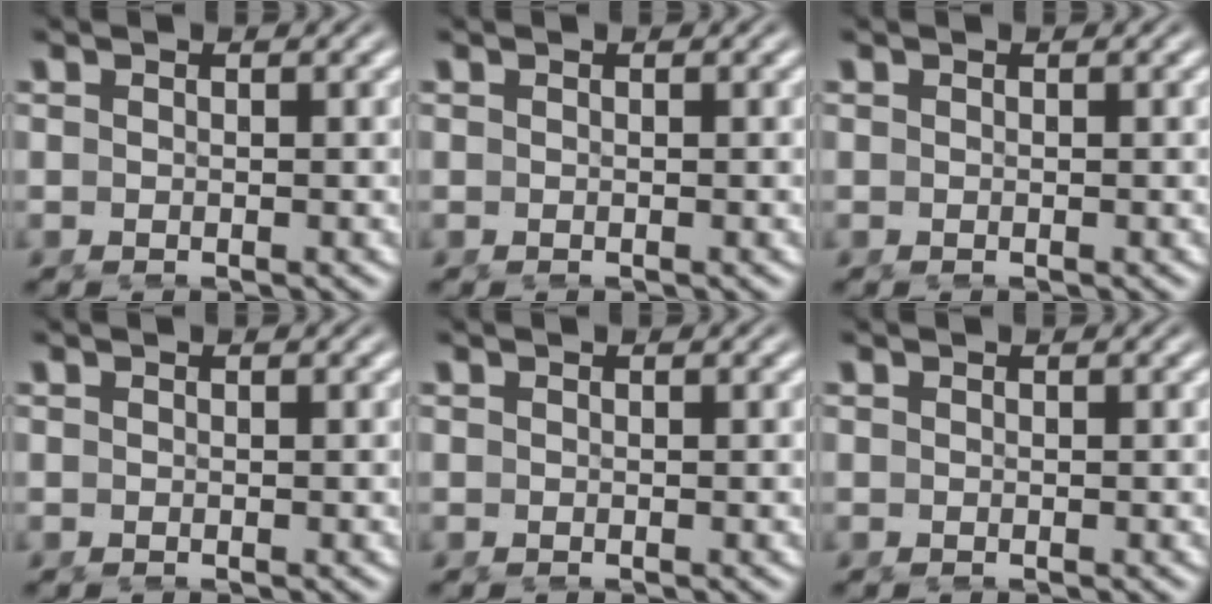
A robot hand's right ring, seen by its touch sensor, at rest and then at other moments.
{"total": 0.0}
{"total": 0.0}
{"total": 0.0}
{"total": 0.0}
{"total": 0.0}